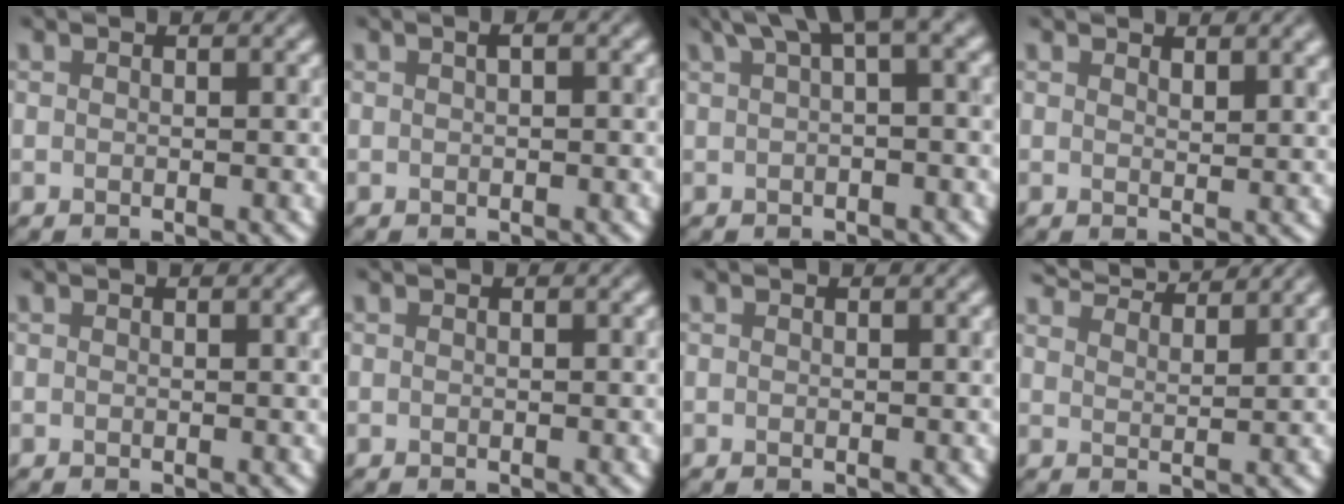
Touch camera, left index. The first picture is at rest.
{"total": 1.1, "force": [0.3, 0.2, 1.0], "torque": [-0.017, 0.006, 0.001]}
{"total": 4.8, "force": [2.1, 1.0, 4.2], "torque": [-0.051, 0.021, 0.031]}
{"total": 1.7, "force": [1.2, 0.4, 1.1], "torque": [-0.012, 0.003, 0.020]}
{"total": 1.0, "force": [0.1, 0.3, 1.0], "torque": [-0.011, 0.003, -0.002]}
{"total": 0.0}
{"total": 0.0}
{"total": 5.7, "force": [5.5, 0.6, 1.6], "torque": [-0.020, 0.011, 0.071]}